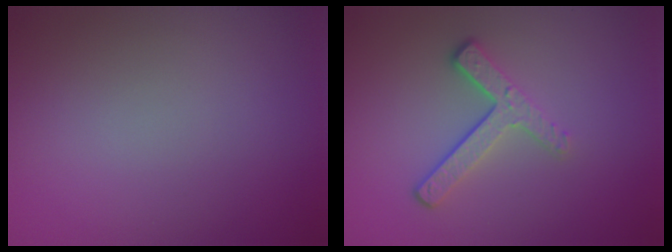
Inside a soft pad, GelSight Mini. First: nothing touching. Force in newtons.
{"total": 3.4, "press": 2.5, "slide": 2.3}